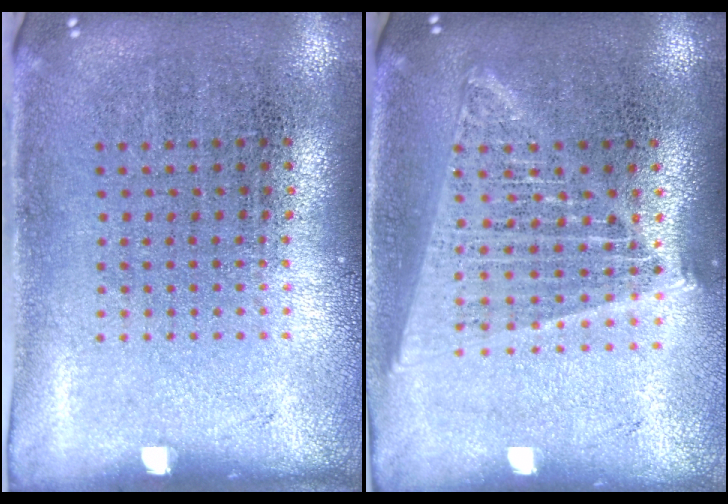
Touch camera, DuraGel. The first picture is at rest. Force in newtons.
{"total": 1.7, "press": 1.5, "slide": 0.8}